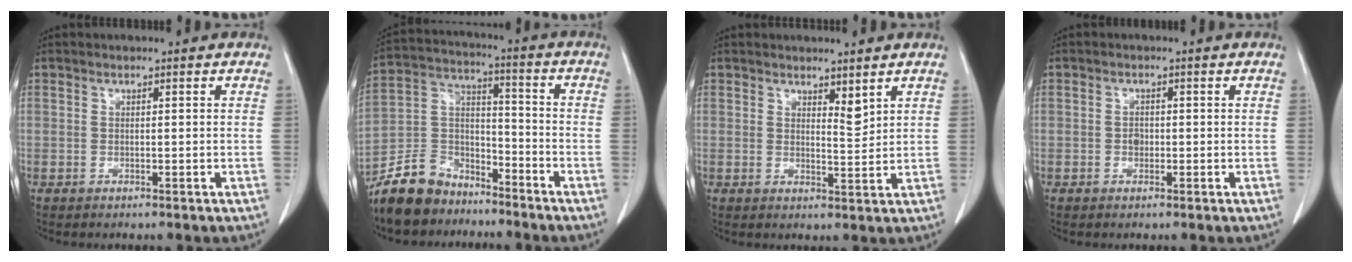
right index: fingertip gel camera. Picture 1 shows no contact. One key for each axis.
{"total": 10.9, "fx": -9.0, "fy": 5.7, "fz": 2.2, "tx": -0.061, "ty": 0.031, "tz": -0.171}
{"total": 2.5, "fx": 1.9, "fy": 0.6, "fz": 1.4, "tx": -0.028, "ty": -0.014, "tz": 0.037}
{"total": 1.3, "fx": -0.2, "fy": 1.0, "fz": 0.8, "tx": -0.013, "ty": 0.004, "tz": -0.004}